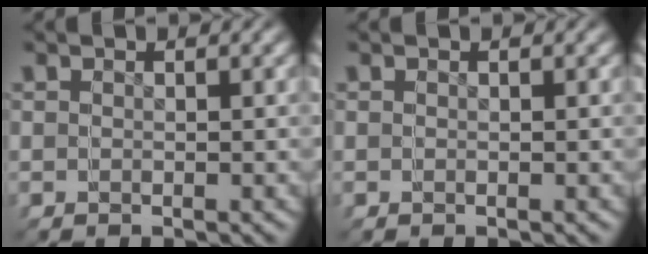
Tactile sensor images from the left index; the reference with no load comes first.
{"total": 0.0}